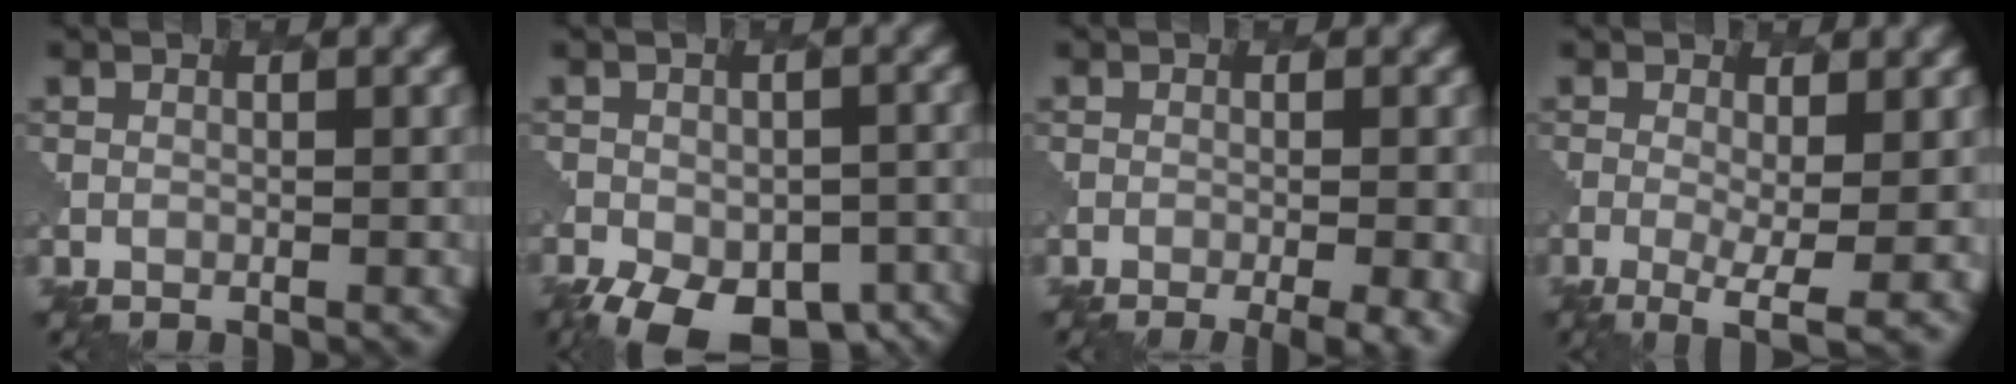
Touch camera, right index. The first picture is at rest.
{"total": 11.1, "force": [-7.4, 5.4, 6.2], "torque": [-0.101, -0.037, -0.096]}
{"total": 5.6, "force": [-2.0, 2.1, 4.8], "torque": [-0.043, 0.007, -0.017]}
{"total": 4.5, "force": [-0.6, 1.0, 4.3], "torque": [-0.080, -0.011, -0.011]}